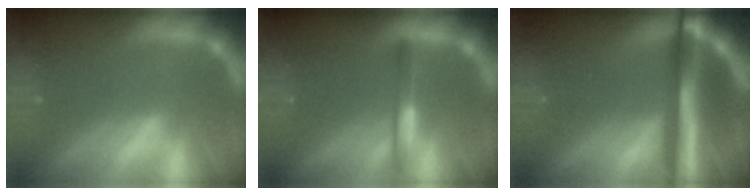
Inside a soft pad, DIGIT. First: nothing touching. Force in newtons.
{"total": 2.4}
{"total": 9.1}